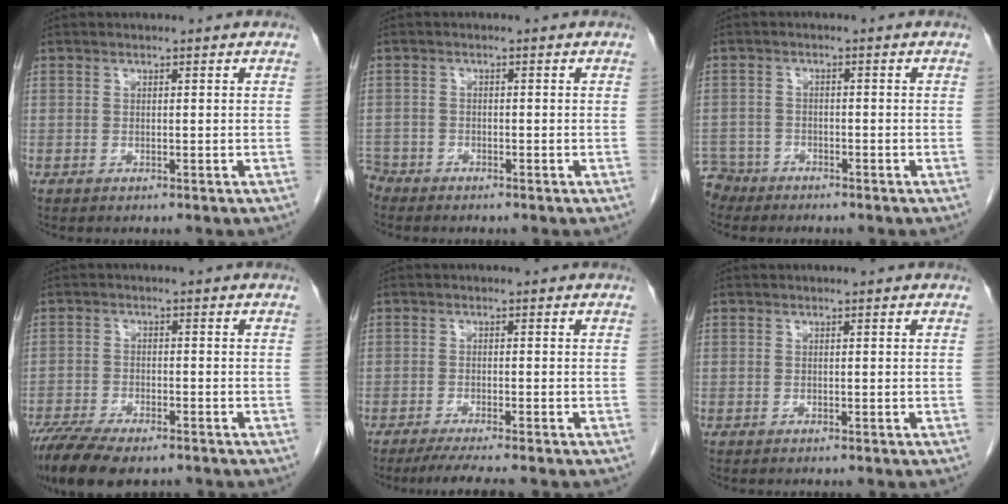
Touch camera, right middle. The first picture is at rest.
{"total": 2.7, "force": [-2.6, 1.0, -0.1], "torque": [0.002, -0.004, -0.051]}
{"total": 4.3, "force": [-3.8, 1.8, -0.8], "torque": [0.018, -0.004, -0.076]}
{"total": 11.8, "force": [-9.2, 3.9, 6.3], "torque": [-0.109, -0.011, -0.146]}
{"total": 5.4, "force": [-4.5, -0.3, 2.9], "torque": [-0.042, -0.014, -0.072]}
{"total": 0.0}